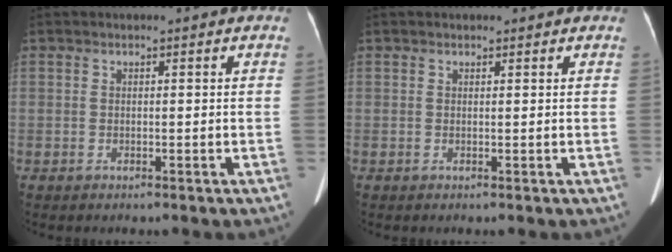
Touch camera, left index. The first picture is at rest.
{"total": 2.2, "force": [1.9, 0.7, 0.8], "torque": [-0.008, 0.009, 0.019]}